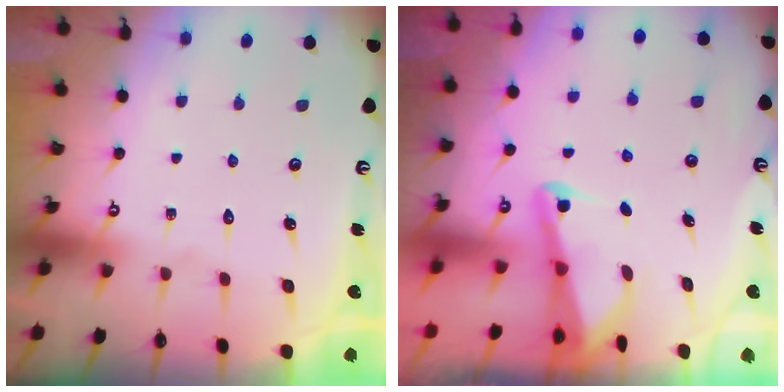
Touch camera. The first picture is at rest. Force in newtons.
{"total": 2.2, "press": 2.2, "slide": 0.3}